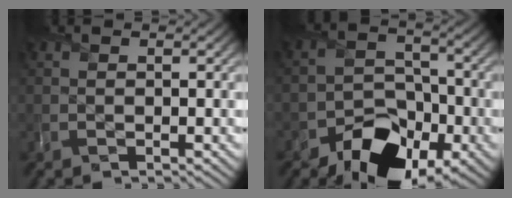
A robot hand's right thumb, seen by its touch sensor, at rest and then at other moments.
{"total": 10.8, "force": [-6.4, 6.5, 5.8], "torque": [-0.096, -0.015, -0.113]}